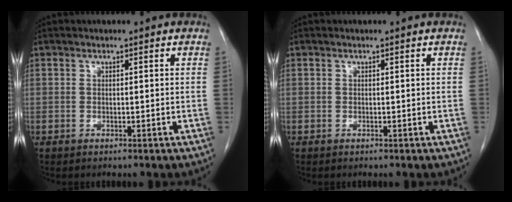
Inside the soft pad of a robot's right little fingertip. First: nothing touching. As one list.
[{"total": 0.0}]